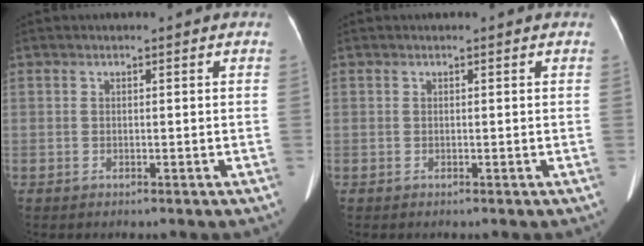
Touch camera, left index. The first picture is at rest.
{"total": 0.0}